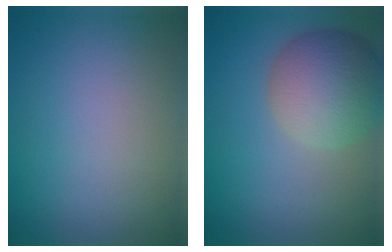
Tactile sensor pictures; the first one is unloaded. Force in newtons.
{"total": 7.0, "press": 7.0, "slide": 0.3}